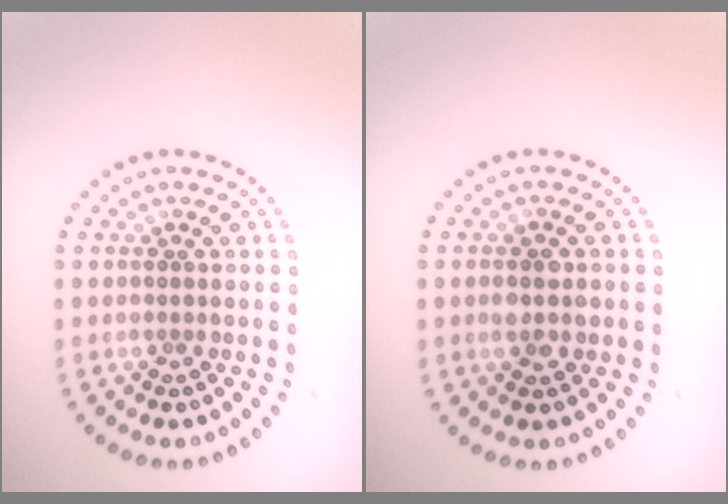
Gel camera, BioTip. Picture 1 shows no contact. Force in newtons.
{"total": 2.1, "press": 2.1, "slide": 0.4}